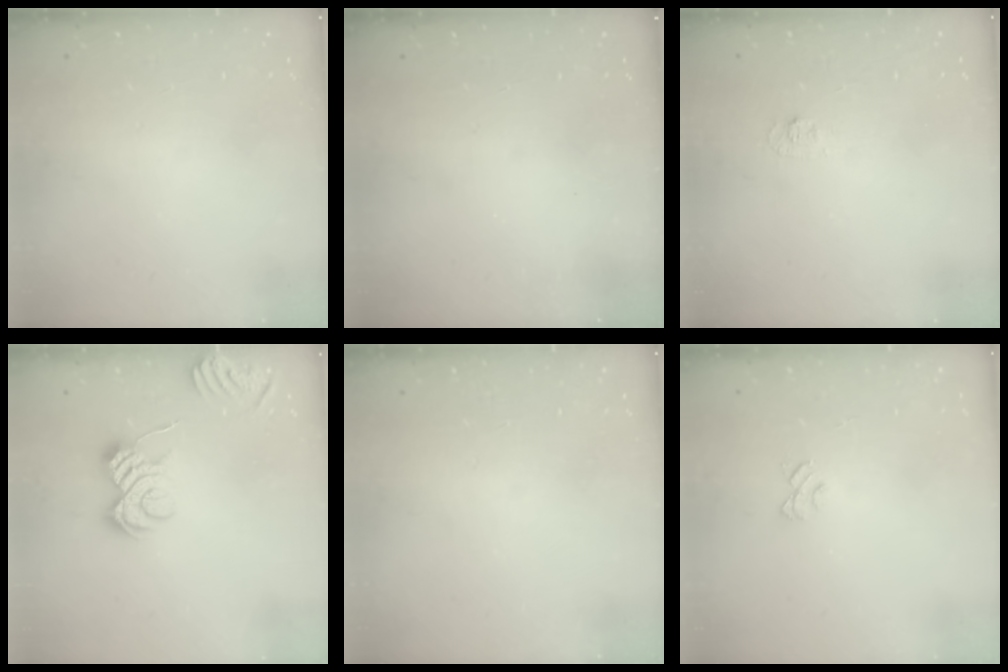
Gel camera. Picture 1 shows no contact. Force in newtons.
{"total": 2.3, "press": 2.2, "slide": 0.8}
{"total": 4.1, "press": 4.1, "slide": 0.5}
{"total": 10.3, "press": 10.3, "slide": 0.7}
{"total": 0.0}
{"total": 3.8, "press": 3.8, "slide": 0.3}